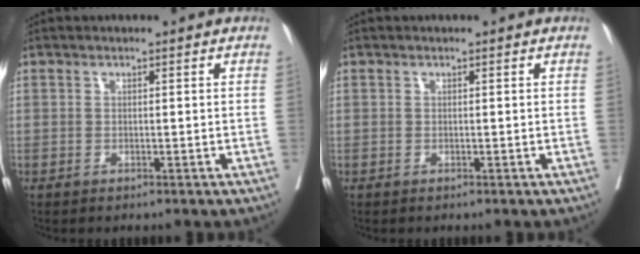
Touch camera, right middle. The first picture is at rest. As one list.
[{"total": 0.0}]